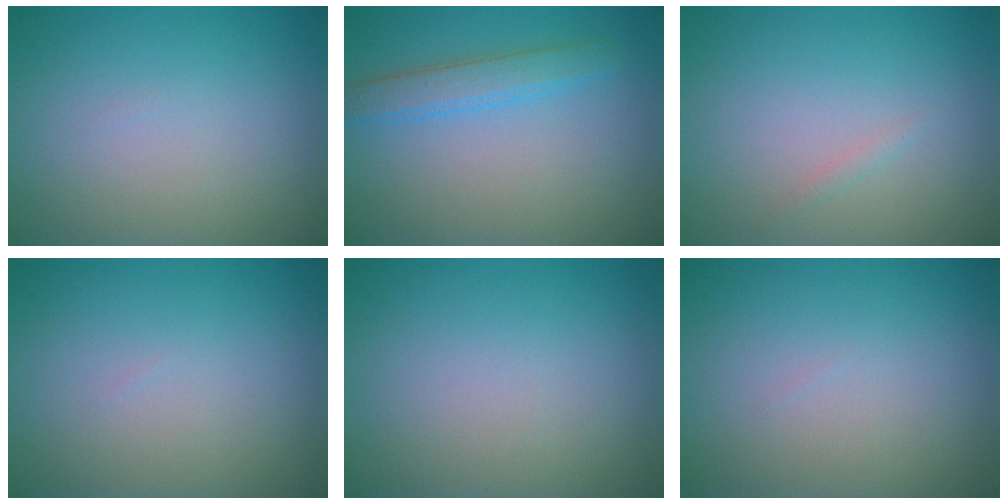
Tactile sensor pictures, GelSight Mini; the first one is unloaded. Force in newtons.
{"total": 2.6, "press": 2.6, "slide": 0.1}
{"total": 0.6, "press": 0.6, "slide": 0.1}
{"total": 0.0}
{"total": 0.0}
{"total": 0.0}